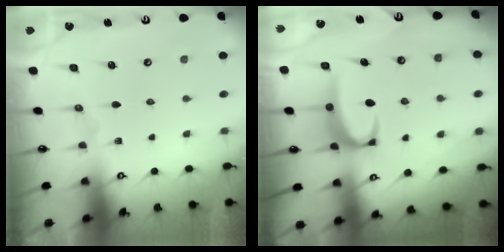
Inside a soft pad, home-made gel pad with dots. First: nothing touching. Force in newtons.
{"total": 3.1, "press": 3.1, "slide": 0.4}